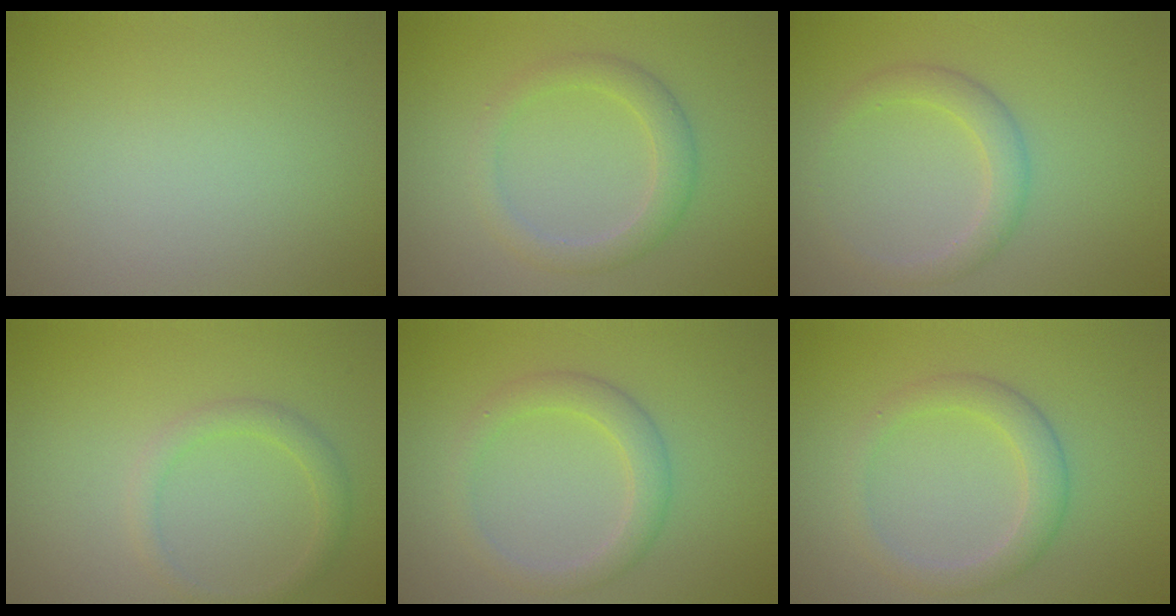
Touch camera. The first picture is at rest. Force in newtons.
{"total": 2.8, "press": 2.8, "slide": 0.3}
{"total": 2.5, "press": 2.5, "slide": 0.1}
{"total": 1.8, "press": 1.8, "slide": 0.2}
{"total": 2.8, "press": 2.8, "slide": 0.1}
{"total": 2.8, "press": 2.8, "slide": 0.2}